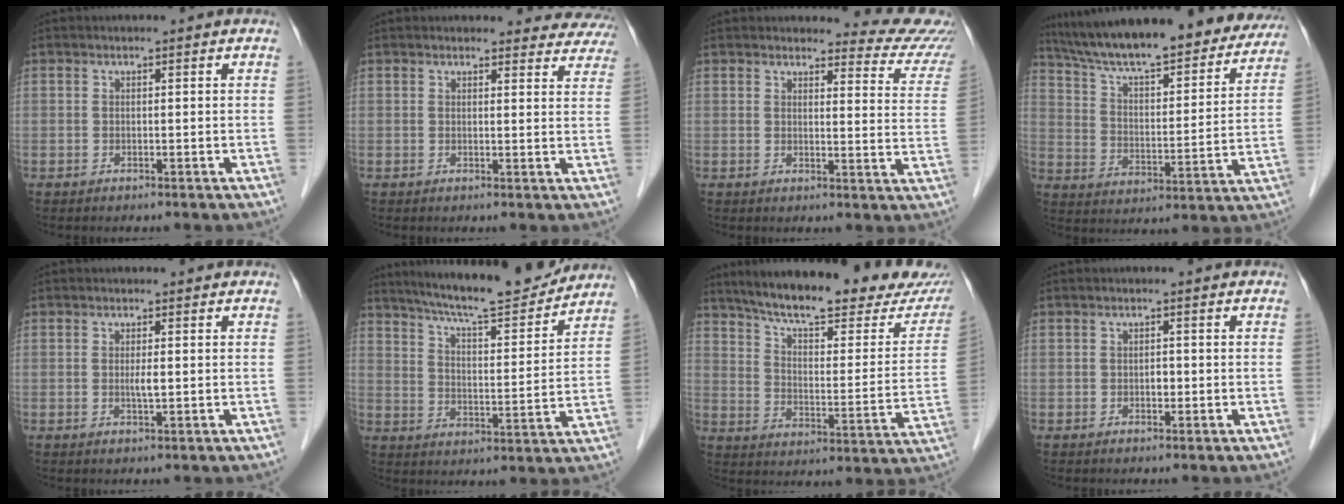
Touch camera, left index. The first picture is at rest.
{"total": 10.3, "force": [9.8, 3.0, 0.6], "torque": [0.042, -0.013, 0.073]}
{"total": 11.3, "force": [11.1, 1.9, 0.6], "torque": [0.030, -0.071, 0.087]}
{"total": 28.0, "force": [24.5, 6.0, 12.2], "torque": [-0.199, -0.013, 0.334]}
{"total": 1.3, "force": [0.1, 0.1, 1.3], "torque": [-0.028, -0.002, 0.001]}
{"total": 15.5, "force": [14.2, 1.3, 6.1], "torque": [-0.100, -0.008, 0.210]}
{"total": 24.8, "force": [21.3, 4.4, 11.8], "torque": [-0.171, -0.034, 0.279]}
{"total": 0.9, "force": [-0.2, 0.6, 0.6], "torque": [-0.010, 0.001, -0.006]}